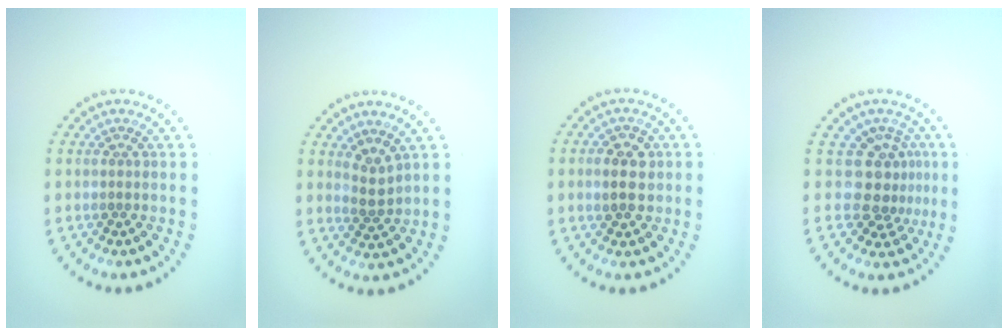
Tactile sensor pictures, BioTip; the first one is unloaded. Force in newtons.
{"total": 1.9, "press": 1.5, "slide": 1.1}
{"total": 3.0, "press": 3.0, "slide": 0.3}
{"total": 3.4, "press": 2.5, "slide": 2.4}